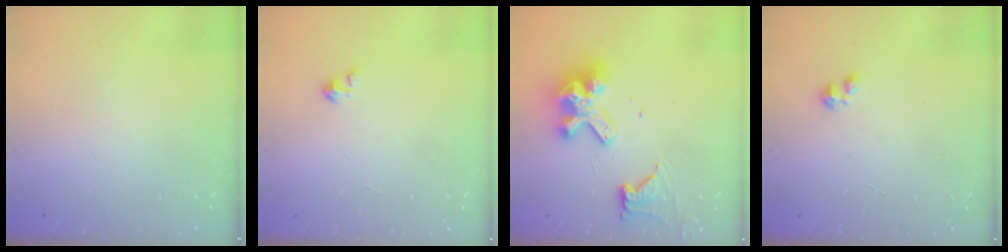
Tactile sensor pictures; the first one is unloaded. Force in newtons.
{"total": 1.5, "press": 1.5, "slide": 0.1}
{"total": 14.7, "press": 14.5, "slide": 1.8}
{"total": 1.8, "press": 1.8, "slide": 0.4}